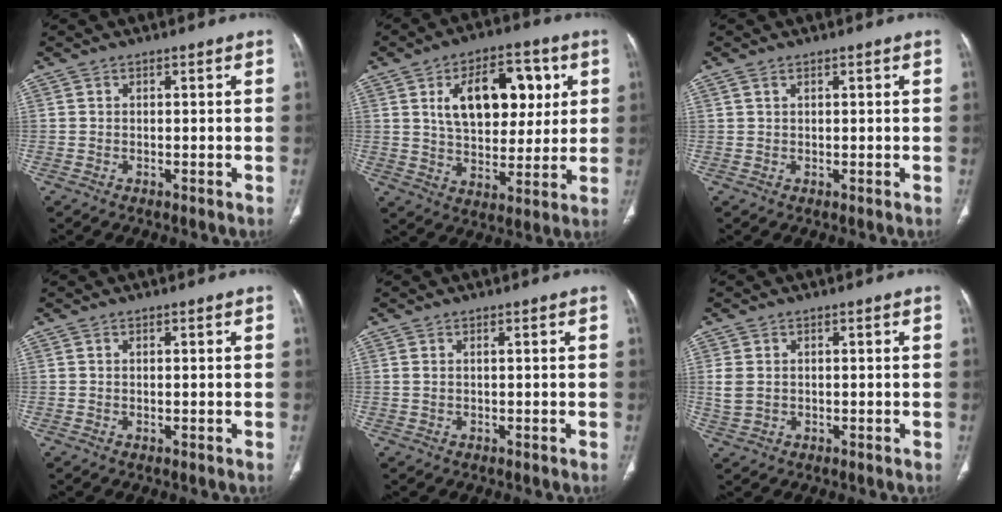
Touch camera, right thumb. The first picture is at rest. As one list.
[{"total": 17.2, "force": [5.0, 10.0, 13.1], "torque": [-0.156, -0.004, 0.084]}, {"total": 0.8, "force": [0.6, 0.3, 0.5], "torque": [-0.010, 0.006, 0.013]}, {"total": 0.0}, {"total": 0.7, "force": [0.3, 0.1, 0.6], "torque": [-0.024, 0.008, 0.008]}, {"total": 3.2, "force": [0.4, 2.3, 2.1], "torque": [-0.052, 0.002, 0.012]}]